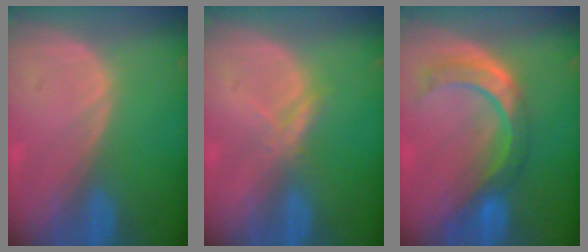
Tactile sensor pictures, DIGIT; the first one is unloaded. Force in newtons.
{"total": 2.1, "press": 2.1, "slide": 0.2}
{"total": 8.5, "press": 7.2, "slide": 4.5}